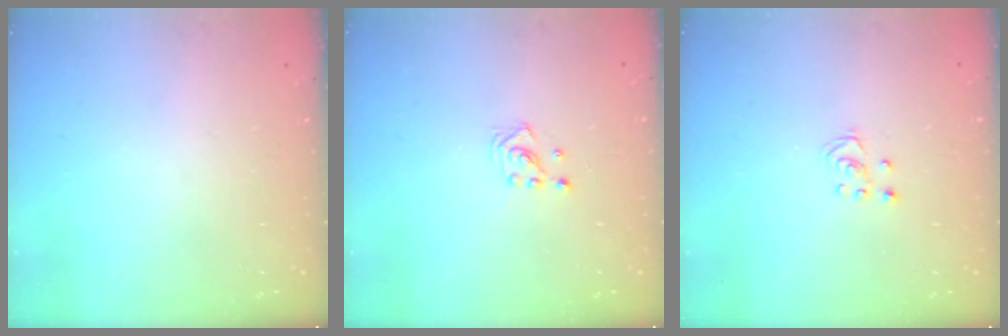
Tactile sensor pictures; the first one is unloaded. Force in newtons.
{"total": 2.6, "press": 2.6, "slide": 0.3}
{"total": 2.5, "press": 2.5, "slide": 0.2}